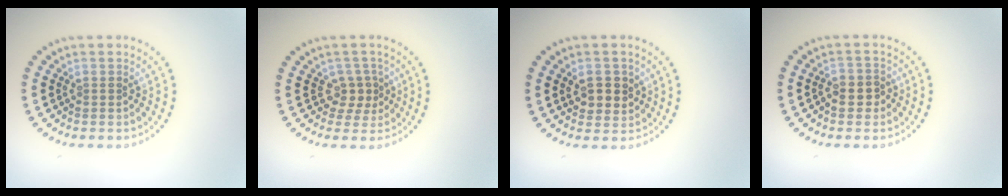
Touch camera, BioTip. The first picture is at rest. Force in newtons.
{"total": 1.7, "press": 1.4, "slide": 1.1}
{"total": 2.7, "press": 2.7, "slide": 0.6}
{"total": 2.4, "press": 2.3, "slide": 0.8}